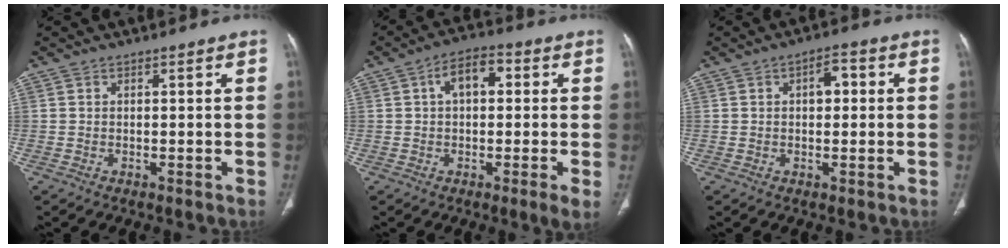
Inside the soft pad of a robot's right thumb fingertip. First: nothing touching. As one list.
[{"total": 10.0, "force": [1.5, 4.0, 9.0], "torque": [-0.130, 0.008, 0.009]}, {"total": 4.0, "force": [0.8, 2.2, 3.2], "torque": [-0.032, 0.013, 0.007]}]